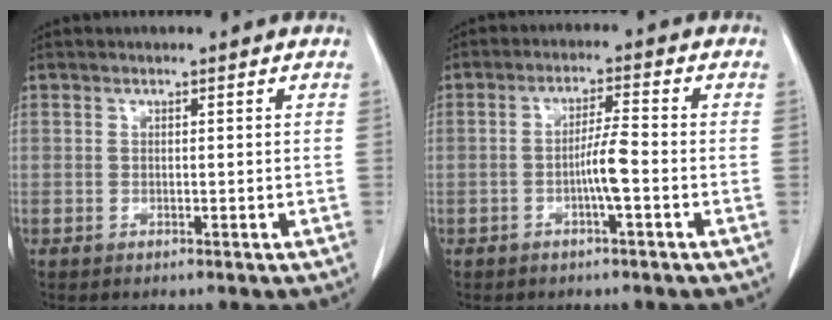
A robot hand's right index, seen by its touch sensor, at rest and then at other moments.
{"total": 4.1, "force": [-1.2, -0.1, 3.9], "torque": [-0.072, 0.005, -0.020]}